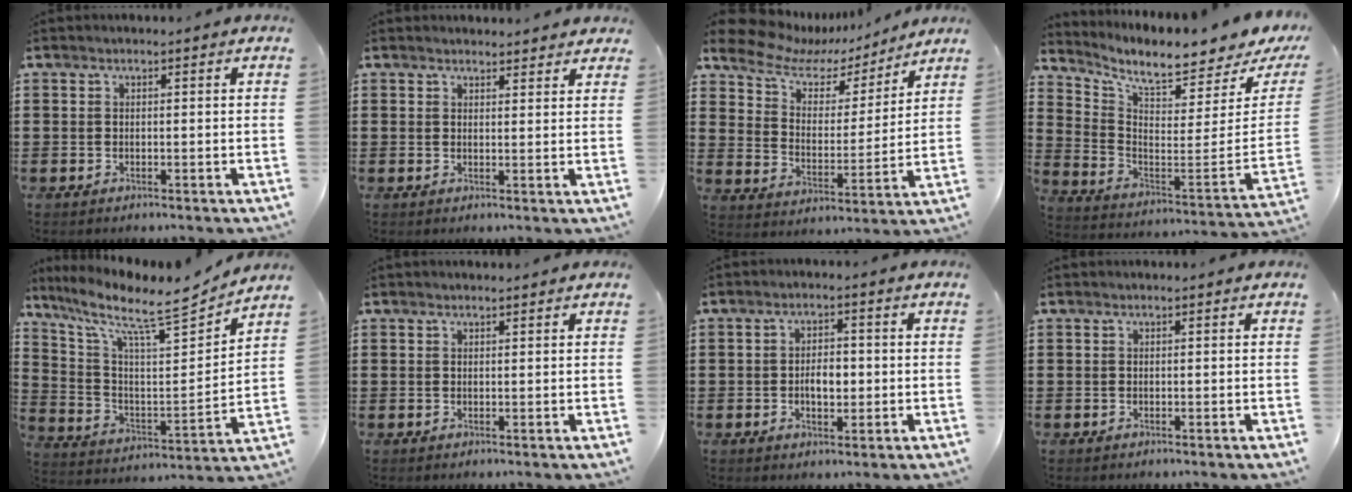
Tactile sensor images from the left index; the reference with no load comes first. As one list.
[{"total": 2.1, "force": [2.1, 0.4, 0.1], "torque": [0.002, -0.003, 0.039]}, {"total": 8.8, "force": [7.1, 3.8, 3.3], "torque": [-0.094, -0.038, 0.125]}, {"total": 7.1, "force": [6.0, 0.2, 3.8], "torque": [-0.089, -0.070, 0.092]}, {"total": 9.6, "force": [7.9, 1.7, 5.3], "torque": [-0.122, -0.057, 0.123]}, {"total": 0.7, "force": [0.7, 0.2, 0.2], "torque": [-0.004, 0.000, 0.013]}, {"total": 3.7, "force": [-0.4, 2.0, 3.1], "torque": [-0.043, -0.002, -0.013]}, {"total": 0.0}]